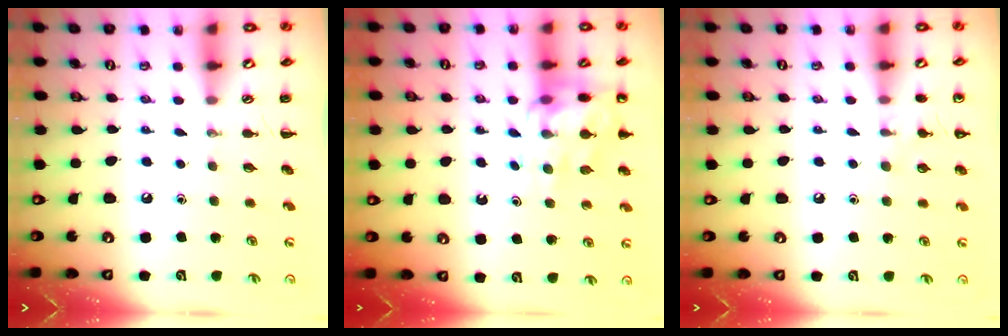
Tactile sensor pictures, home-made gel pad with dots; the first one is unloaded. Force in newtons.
{"total": 12.3, "press": 12.1, "slide": 2.2}
{"total": 7.1, "press": 6.8, "slide": 2.2}